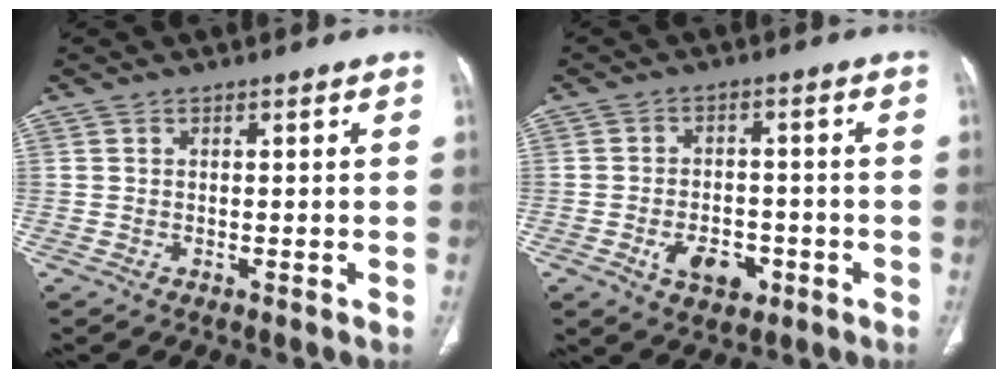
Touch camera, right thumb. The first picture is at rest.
{"total": 7.2, "force": [-3.0, 4.6, 4.7], "torque": [-0.059, 0.016, -0.040]}